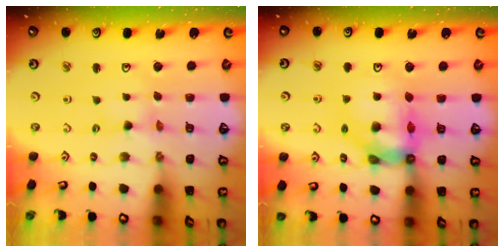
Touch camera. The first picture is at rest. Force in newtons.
{"total": 11.7, "press": 11.6, "slide": 1.4}